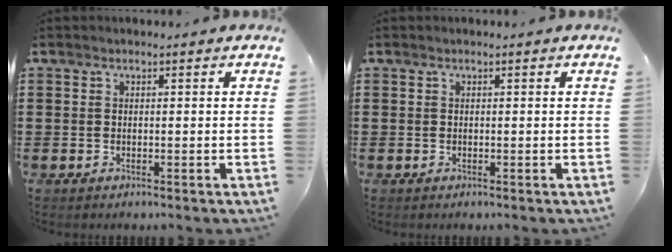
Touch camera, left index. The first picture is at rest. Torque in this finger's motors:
{"motor_torque": [0.00, -0.09, -0.03, -0.01]}